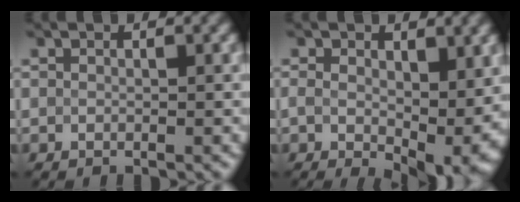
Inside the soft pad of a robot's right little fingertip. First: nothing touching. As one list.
[{"total": 8.5, "force": [-0.6, 4.8, 6.9], "torque": [-0.121, -0.026, 0.013]}]